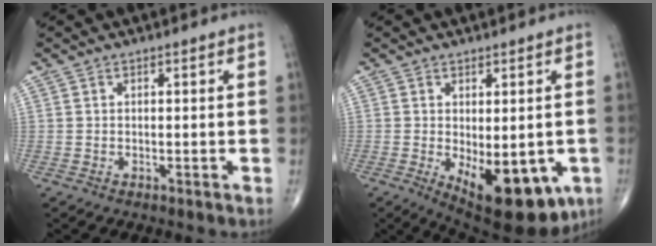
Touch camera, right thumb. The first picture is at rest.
{"total": 15.3, "force": [-5.1, 7.2, 12.6], "torque": [-0.146, -0.012, -0.050]}